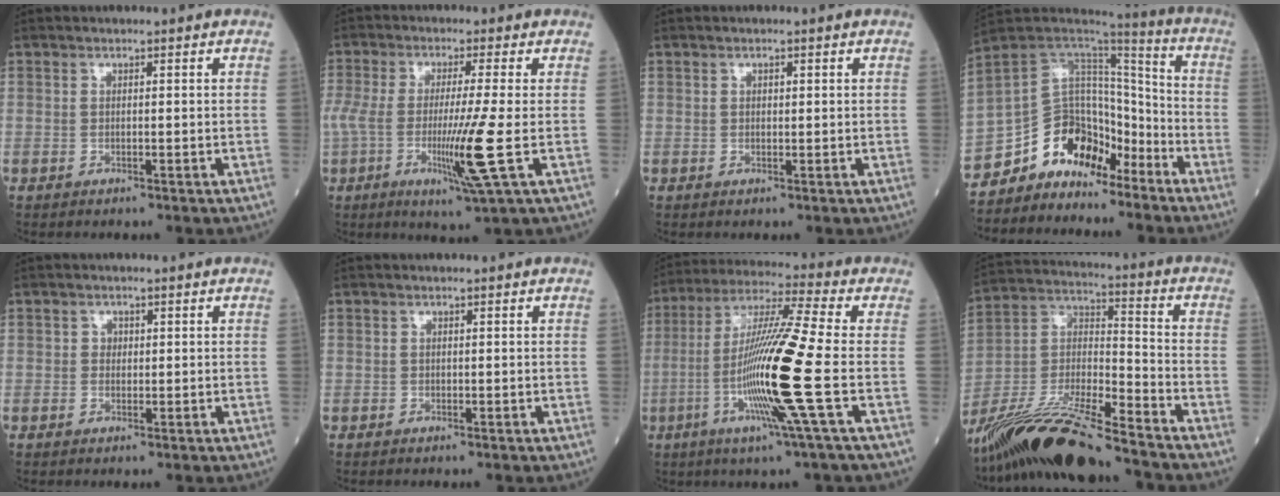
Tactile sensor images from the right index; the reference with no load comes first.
{"total": 10.5, "force": [-2.4, -1.1, 10.1], "torque": [-0.210, -0.025, -0.047]}
{"total": 0.6, "force": [0.2, 0.3, 0.5], "torque": [-0.010, -0.001, 0.005]}
{"total": 13.1, "force": [-10.2, 7.3, 3.6], "torque": [-0.055, 0.070, -0.181]}
{"total": 0.9, "force": [0.1, 0.8, 0.4], "torque": [-0.003, 0.002, 0.001]}
{"total": 0.0}
{"total": 15.9, "force": [-3.8, -1.7, 15.3], "torque": [-0.300, -0.016, -0.085]}
{"total": 18.9, "force": [-15.7, 1.8, 10.4], "torque": [-0.218, -0.022, -0.294]}